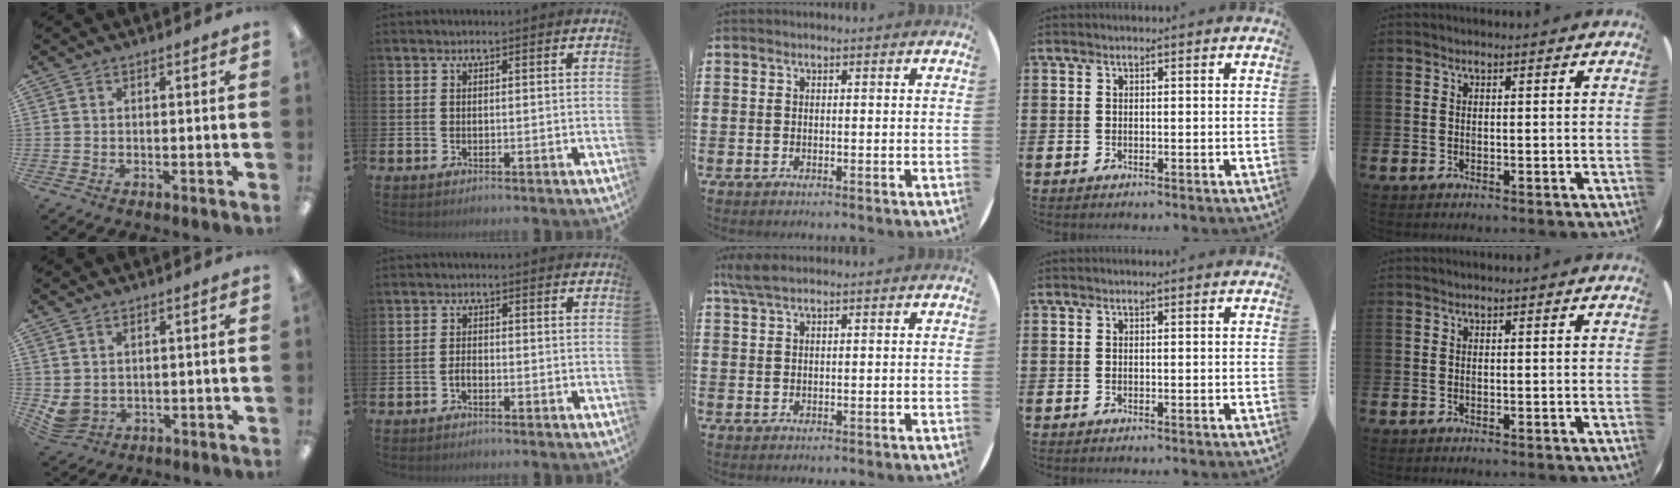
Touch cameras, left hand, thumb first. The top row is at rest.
{"thumb": {"total": 3.5, "force": [0.9, 3.0, 1.6], "torque": [-0.054, -0.010, 0.016]}, "index": {"total": 1.2, "force": [-0.8, 0.5, 0.8], "torque": [-0.009, -0.002, -0.018]}, "middle": {"total": 2.5, "force": [1.9, 0.5, 1.6], "torque": [-0.035, 0.005, 0.034]}}